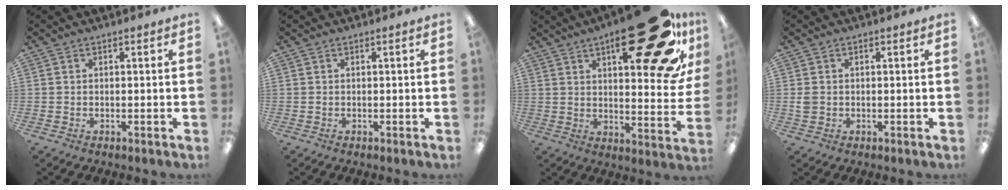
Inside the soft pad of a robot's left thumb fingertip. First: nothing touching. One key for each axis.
{"total": 0.0}
{"total": 28.7, "fx": 16.5, "fy": 9.2, "fz": 21.6, "tx": -0.271, "ty": -0.106, "tz": 0.258}
{"total": 2.0, "fx": 0.0, "fy": 1.8, "fz": 0.9, "tx": -0.009, "ty": 0.001, "tz": -0.003}